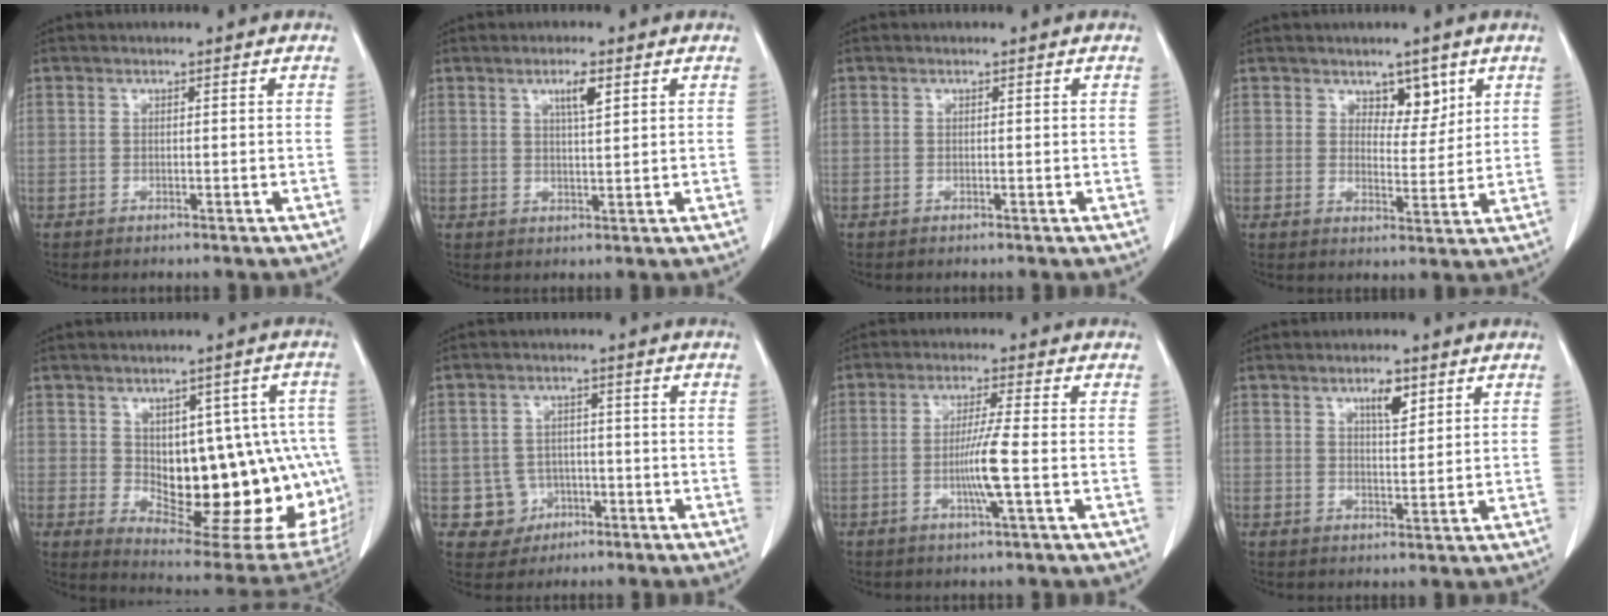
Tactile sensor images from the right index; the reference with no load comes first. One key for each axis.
{"total": 3.3, "fx": 1.7, "fy": 0.3, "fz": 2.8, "tx": -0.048, "ty": -0.002, "tz": 0.028}
{"total": 0.0}
{"total": 4.5, "fx": 2.7, "fy": 2.4, "fz": 2.7, "tx": -0.028, "ty": -0.004, "tz": 0.043}
{"total": 21.3, "fx": -1.4, "fy": 9.2, "fz": 19.2, "tx": -0.171, "ty": 0.021, "tz": 0.015}
{"total": 5.0, "fx": -1.6, "fy": 4.7, "fz": 0.5, "tx": -0.001, "ty": 0.011, "tz": -0.018}
{"total": 5.7, "fx": -1.2, "fy": -0.9, "fz": 5.5, "tx": -0.106, "ty": -0.008, "tz": -0.027}
{"total": 3.8, "fx": 2.2, "fy": 1.1, "fz": 2.9, "tx": -0.050, "ty": -0.001, "tz": 0.037}